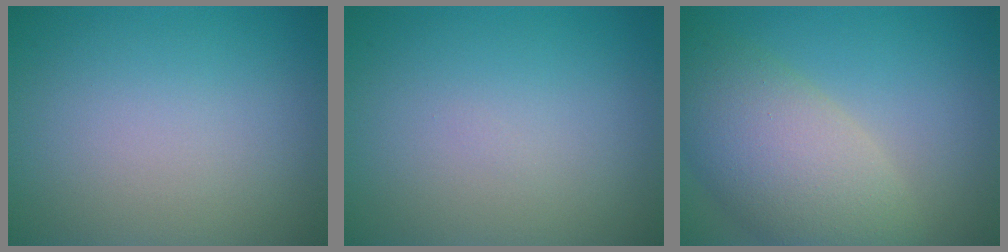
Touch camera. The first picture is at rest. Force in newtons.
{"total": 0.0}
{"total": 7.9, "press": 7.8, "slide": 0.8}